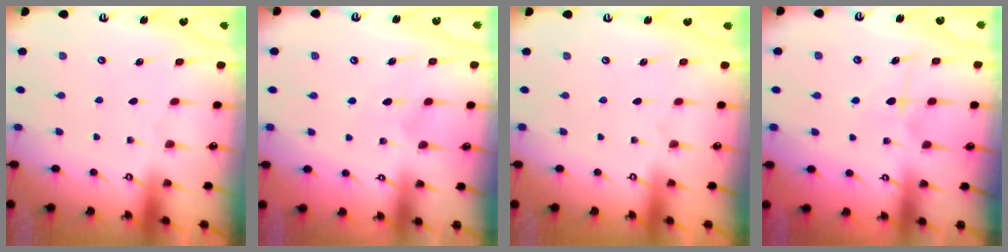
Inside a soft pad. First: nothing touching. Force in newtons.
{"total": 6.0, "press": 6.0, "slide": 0.4}
{"total": 0.0}
{"total": 5.8, "press": 5.7, "slide": 0.5}